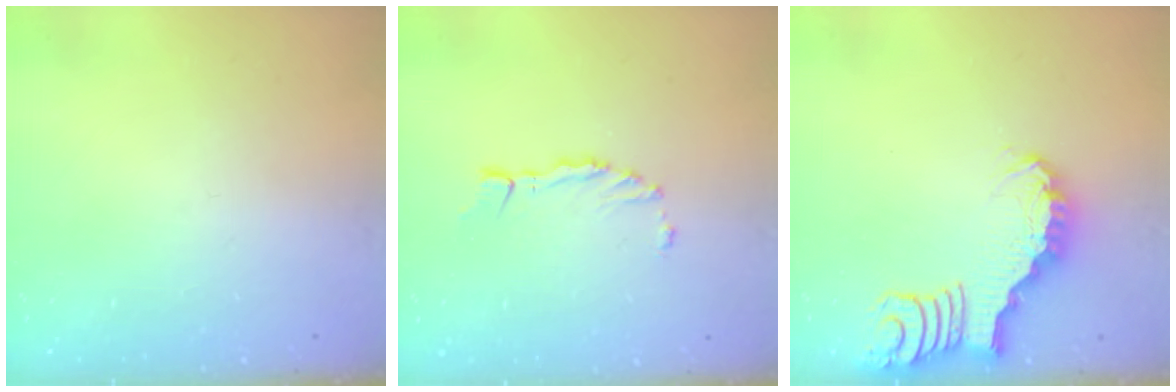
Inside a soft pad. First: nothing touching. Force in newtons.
{"total": 2.7, "press": 2.7, "slide": 0.2}
{"total": 2.7, "press": 2.7, "slide": 0.4}